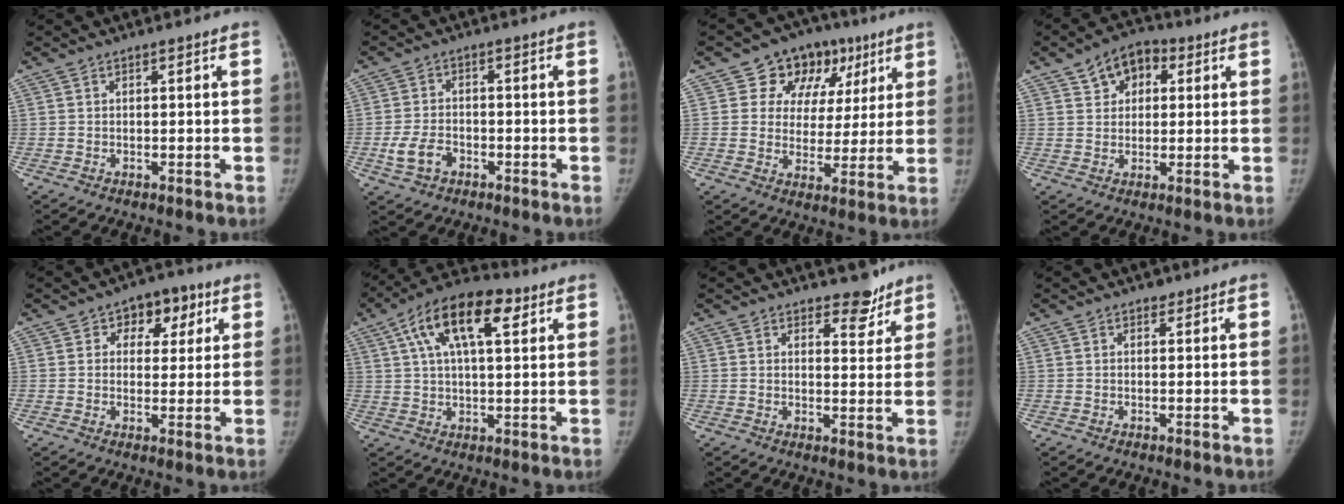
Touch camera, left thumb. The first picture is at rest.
{"total": 5.4, "force": [-2.2, 3.7, 3.3], "torque": [-0.065, 0.015, -0.039]}
{"total": 13.6, "force": [6.6, 10.6, 5.4], "torque": [-0.013, -0.005, 0.092]}
{"total": 7.8, "force": [3.3, 5.6, 4.4], "torque": [-0.031, 0.002, 0.047]}
{"total": 7.1, "force": [3.0, 5.3, 3.7], "torque": [0.001, -0.003, 0.034]}
{"total": 15.3, "force": [6.3, 6.6, 12.2], "torque": [-0.194, 0.013, 0.098]}
{"total": 4.9, "force": [4.0, 2.3, 1.6], "torque": [0.009, -0.029, 0.055]}
{"total": 0.9, "force": [0.6, 0.6, 0.1], "torque": [0.004, -0.003, 0.005]}